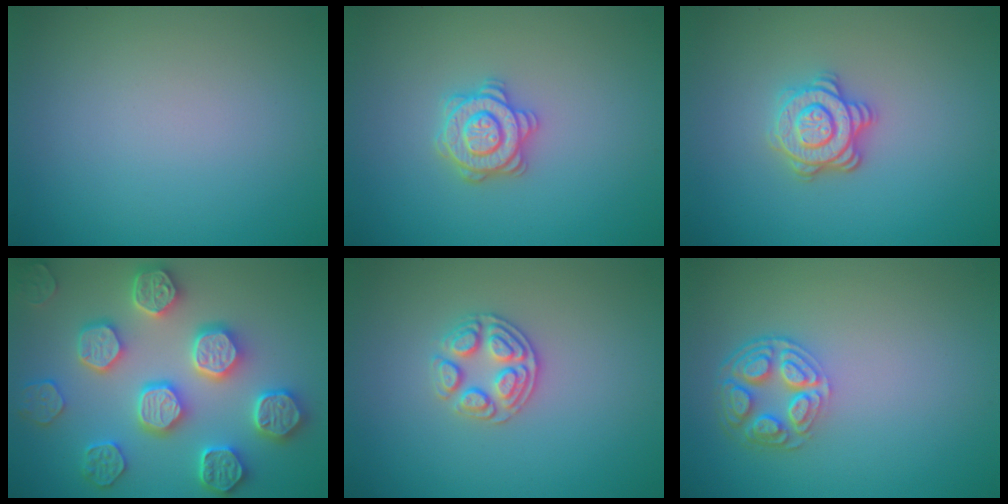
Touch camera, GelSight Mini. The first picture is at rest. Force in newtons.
{"total": 3.1, "press": 3.0, "slide": 0.5}
{"total": 3.6, "press": 3.1, "slide": 1.9}
{"total": 7.2, "press": 6.5, "slide": 3.1}
{"total": 2.7, "press": 2.6, "slide": 0.8}
{"total": 4.3, "press": 3.3, "slide": 2.8}